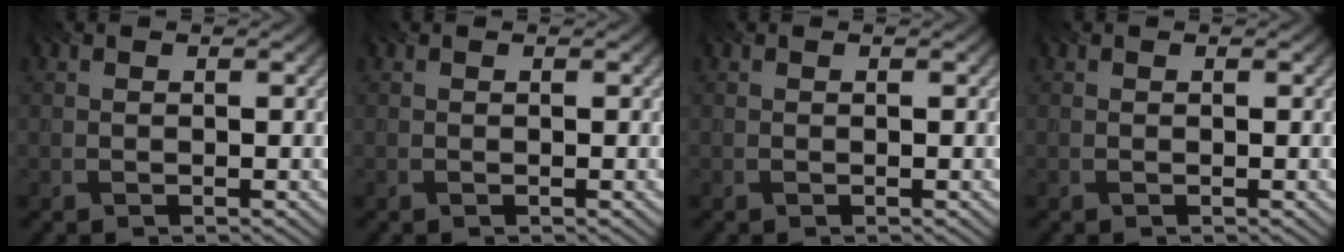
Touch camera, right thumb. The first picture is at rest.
{"total": 0.0}
{"total": 0.0}
{"total": 0.0}